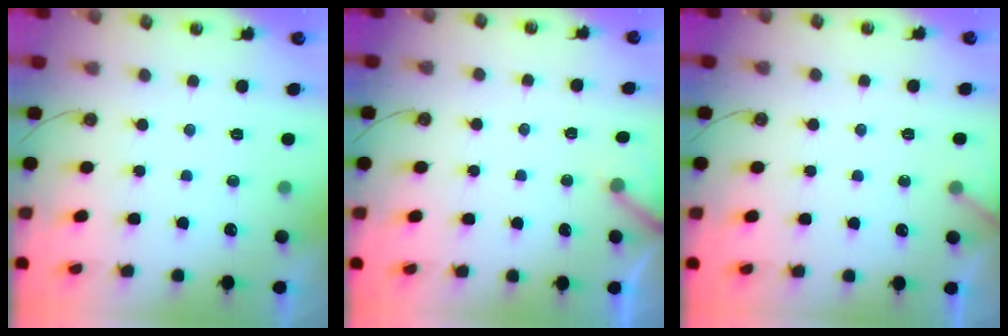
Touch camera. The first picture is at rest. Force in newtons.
{"total": 4.1, "press": 4.1, "slide": 0.1}
{"total": 2.7, "press": 2.7, "slide": 0.2}